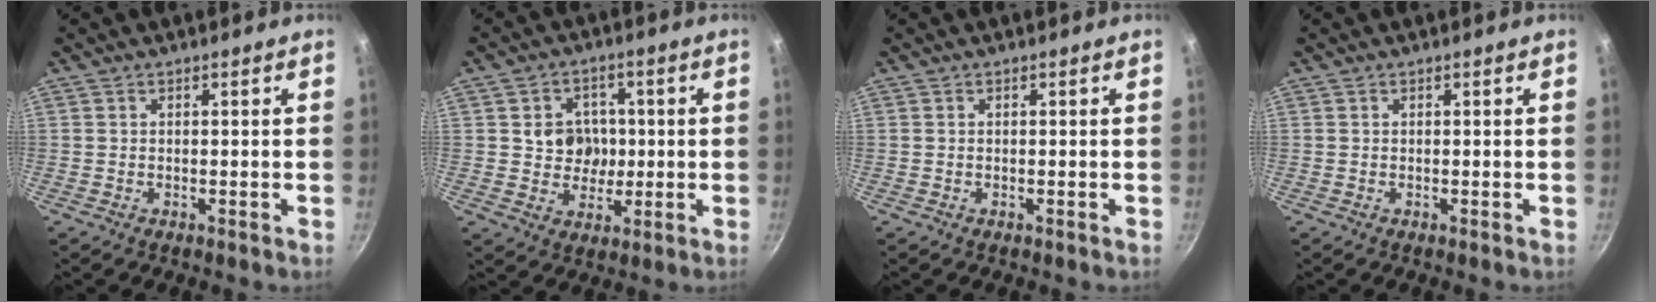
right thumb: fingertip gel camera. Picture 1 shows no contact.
{"total": 7.6, "force": [0.3, 6.8, 3.2], "torque": [-0.015, 0.003, 0.005]}
{"total": 0.0}
{"total": 0.0}